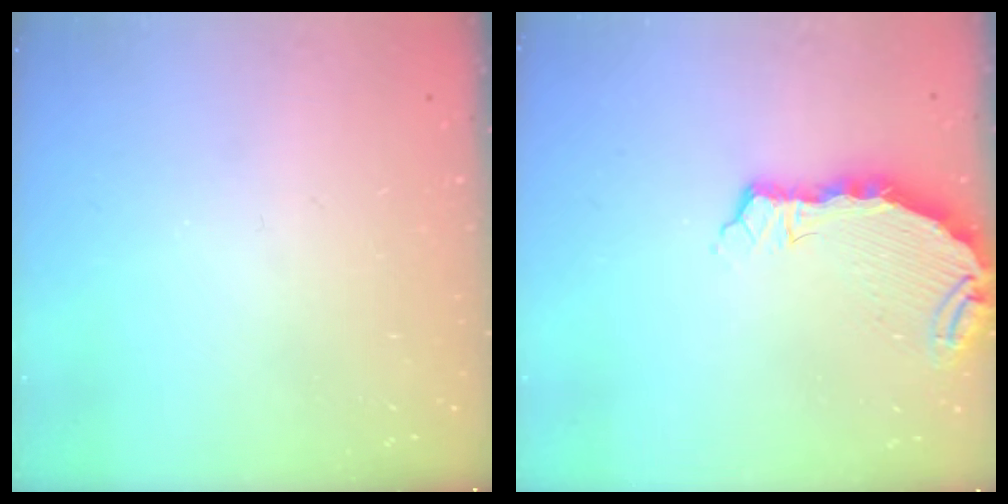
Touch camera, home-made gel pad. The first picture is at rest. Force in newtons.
{"total": 8.8, "press": 7.7, "slide": 4.1}